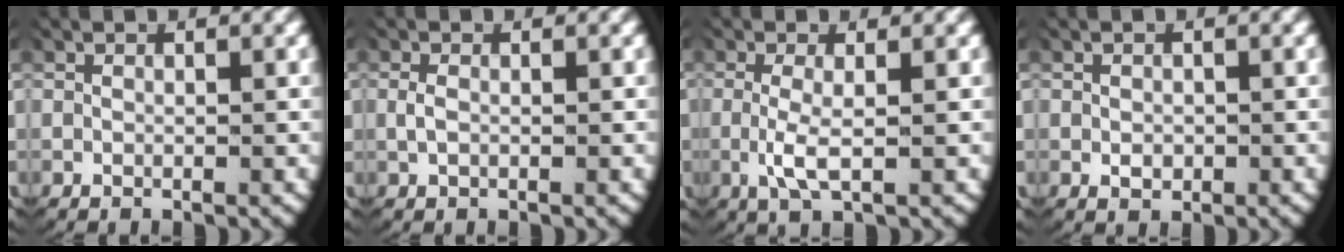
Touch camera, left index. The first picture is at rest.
{"total": 0.8, "force": [-0.1, 0.4, 0.7], "torque": [-0.027, -0.006, 0.004]}
{"total": 2.7, "force": [-0.3, 0.7, 2.6], "torque": [-0.065, -0.014, 0.001]}
{"total": 1.0, "force": [-0.4, 0.7, 0.6], "torque": [-0.020, -0.013, 0.002]}